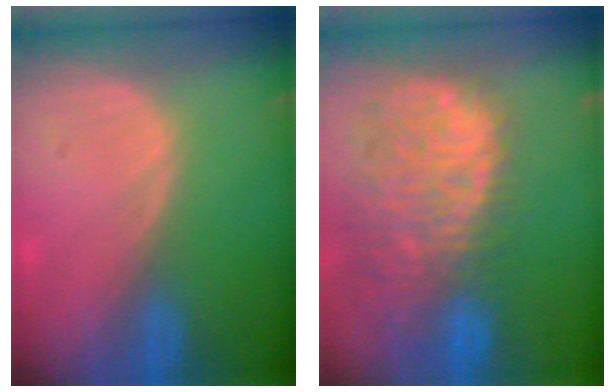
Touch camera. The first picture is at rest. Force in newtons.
{"total": 13.8, "press": 11.2, "slide": 8.0}